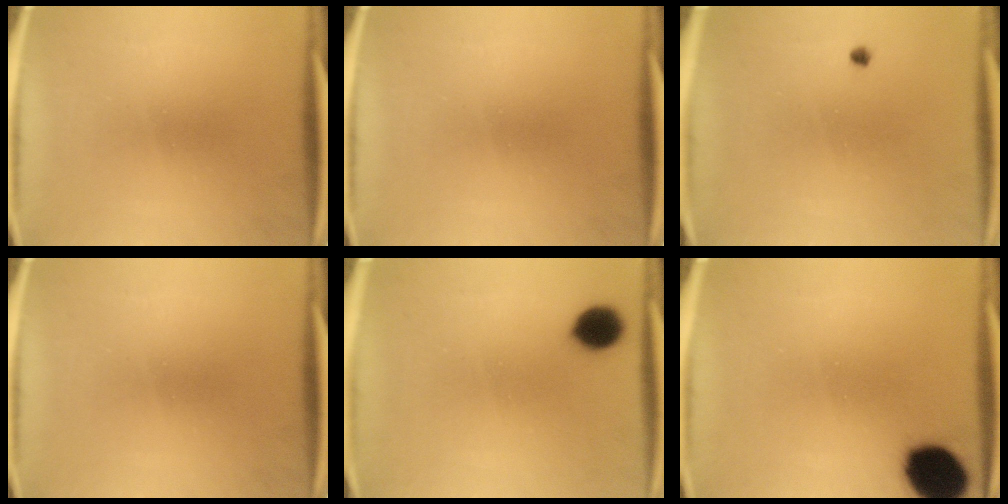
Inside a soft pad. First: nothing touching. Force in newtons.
{"total": 0.0}
{"total": 0.6}
{"total": 0.0}
{"total": 6.7}
{"total": 13.4}